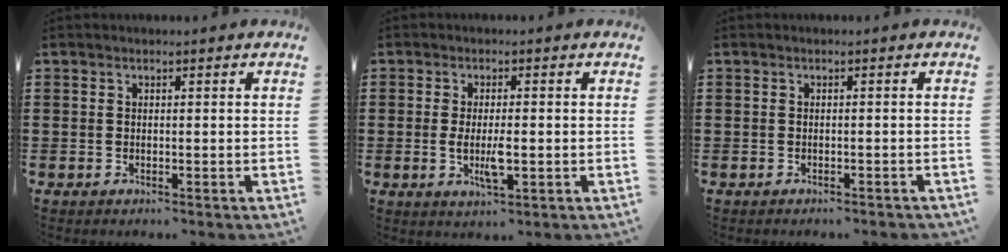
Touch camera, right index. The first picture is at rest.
{"total": 4.5, "force": [-0.8, 1.3, 4.3], "torque": [-0.086, -0.005, -0.018]}
{"total": 0.7, "force": [-0.7, 0.0, 0.2], "torque": [-0.006, -0.004, -0.014]}